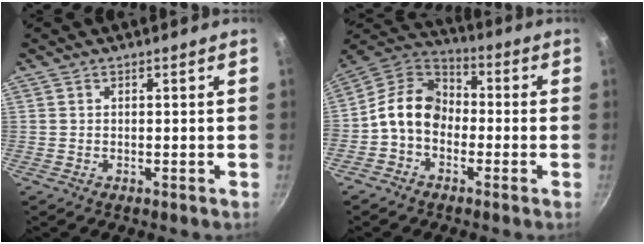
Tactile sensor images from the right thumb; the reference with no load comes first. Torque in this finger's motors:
{"motor_torque": [2.55, 2.46, 1.32, -1.21, 0.21]}